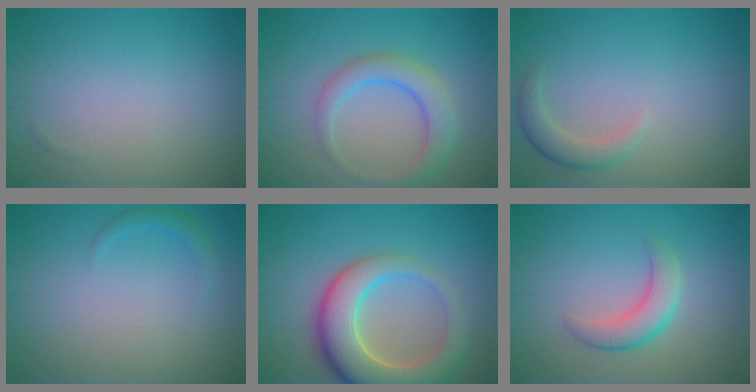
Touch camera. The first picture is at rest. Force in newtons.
{"total": 3.9, "press": 3.9, "slide": 0.1}
{"total": 2.3, "press": 2.3, "slide": 0.3}
{"total": 1.2, "press": 1.2, "slide": 0.1}
{"total": 8.8, "press": 8.8, "slide": 1.0}
{"total": 3.1, "press": 3.1, "slide": 0.2}